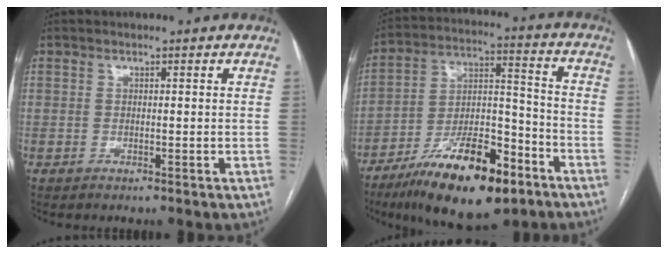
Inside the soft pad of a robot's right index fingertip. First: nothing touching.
{"total": 19.2, "force": [-11.9, 5.7, 14.0], "torque": [-0.235, 0.004, -0.200]}